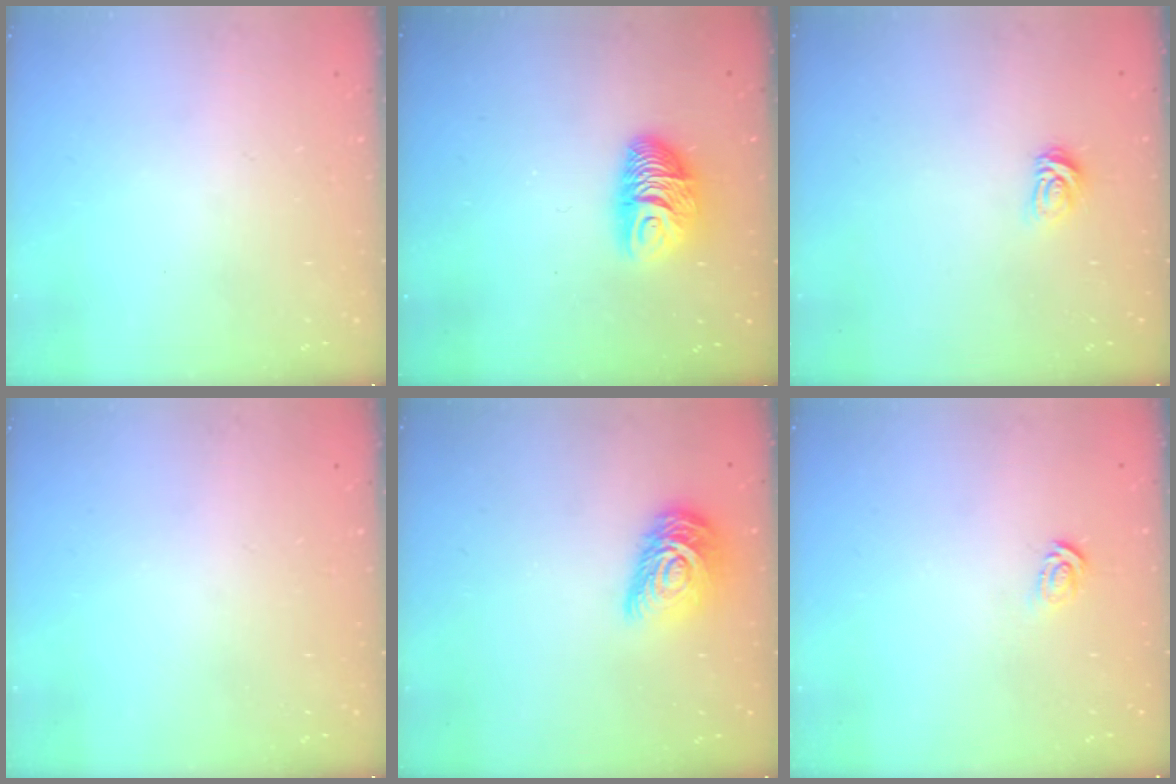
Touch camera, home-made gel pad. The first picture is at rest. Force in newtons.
{"total": 9.0, "press": 9.0, "slide": 0.2}
{"total": 4.6, "press": 4.6, "slide": 0.5}
{"total": 0.0}
{"total": 12.4, "press": 12.4, "slide": 0.8}
{"total": 3.0, "press": 3.0, "slide": 0.1}